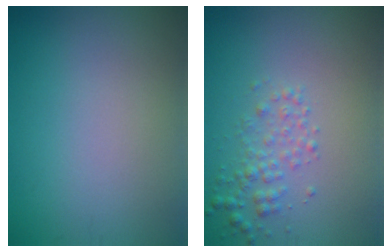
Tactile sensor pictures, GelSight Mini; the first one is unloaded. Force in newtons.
{"total": 2.1, "press": 2.1, "slide": 0.1}